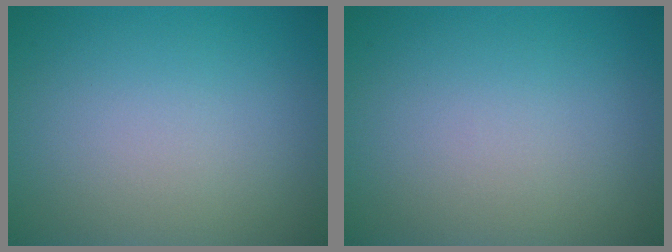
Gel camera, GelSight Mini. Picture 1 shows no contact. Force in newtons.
{"total": 0.0}